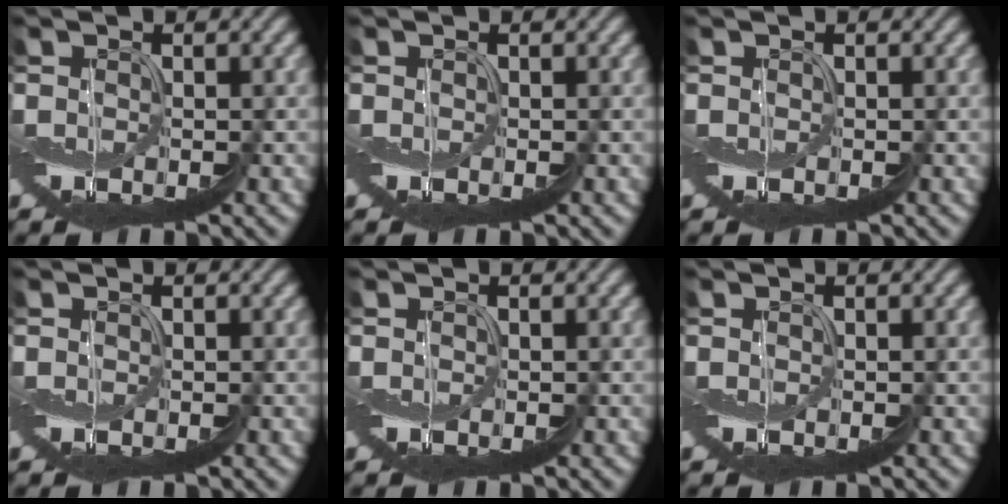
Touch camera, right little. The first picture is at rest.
{"total": 0.0}
{"total": 0.0}
{"total": 0.0}
{"total": 0.0}
{"total": 0.0}